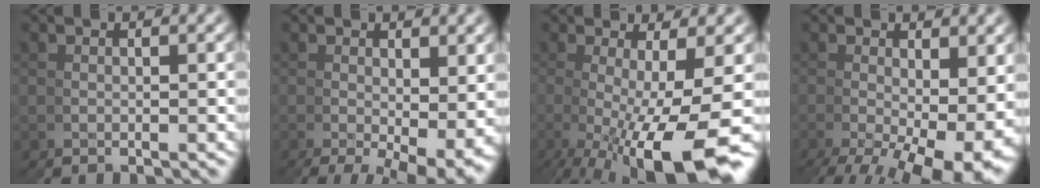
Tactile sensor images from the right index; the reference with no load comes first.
{"total": 6.8, "force": [-2.1, 2.2, 6.1], "torque": [-0.084, -0.026, -0.013]}
{"total": 9.4, "force": [-3.0, 3.1, 8.3], "torque": [-0.148, -0.034, -0.023]}
{"total": 10.1, "force": [-3.2, 4.2, 8.6], "torque": [-0.124, -0.043, -0.020]}